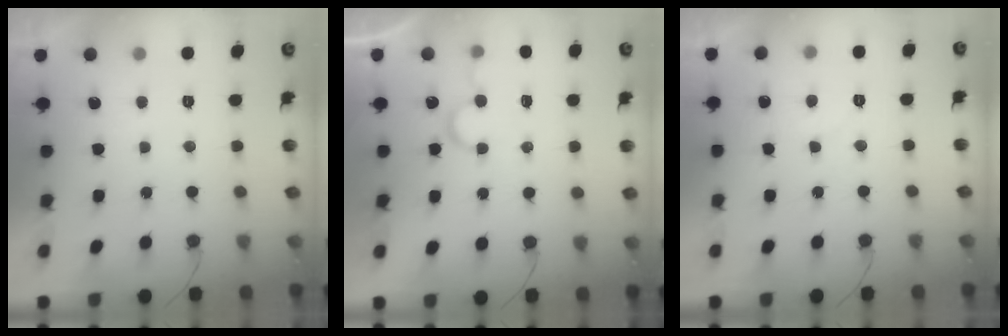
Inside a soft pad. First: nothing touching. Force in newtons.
{"total": 6.2, "press": 6.2, "slide": 0.5}
{"total": 5.8, "press": 5.8, "slide": 0.5}